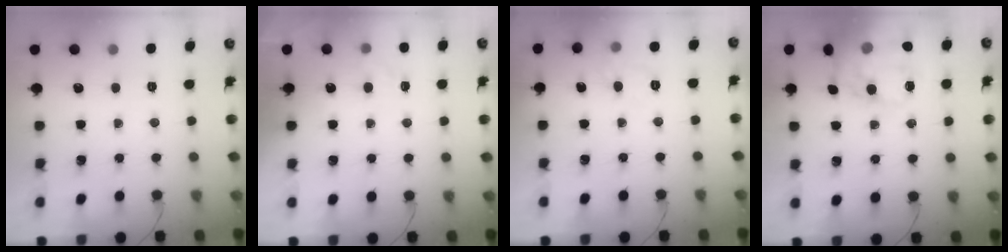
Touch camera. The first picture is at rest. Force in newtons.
{"total": 4.6, "press": 4.3, "slide": 1.6}
{"total": 7.9, "press": 7.7, "slide": 1.7}
{"total": 14.9, "press": 14.7, "slide": 2.2}